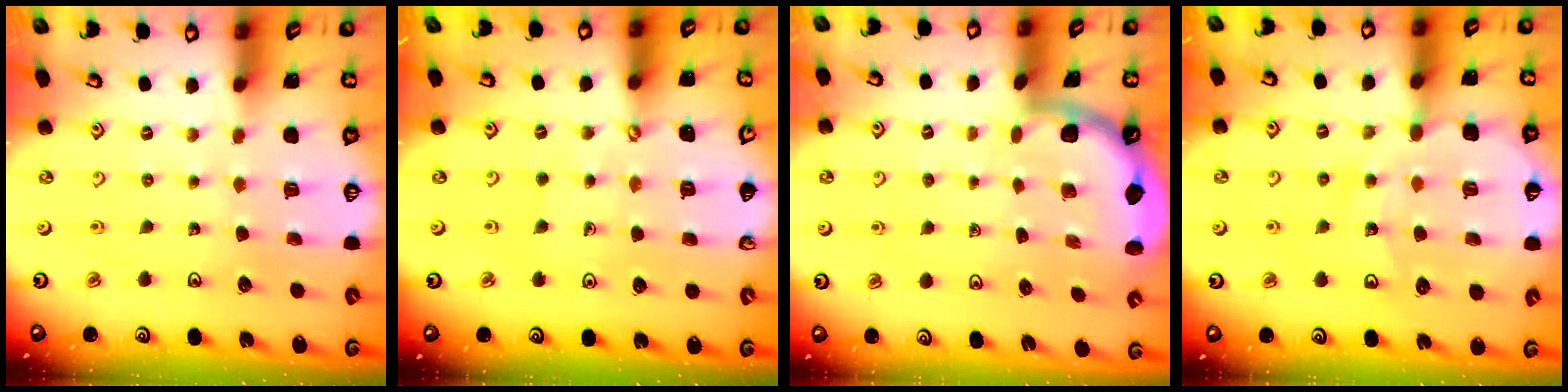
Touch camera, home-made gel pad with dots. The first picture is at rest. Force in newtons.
{"total": 3.6, "press": 3.6, "slide": 0.3}
{"total": 2.2, "press": 2.2, "slide": 0.1}
{"total": 11.7, "press": 11.2, "slide": 3.1}